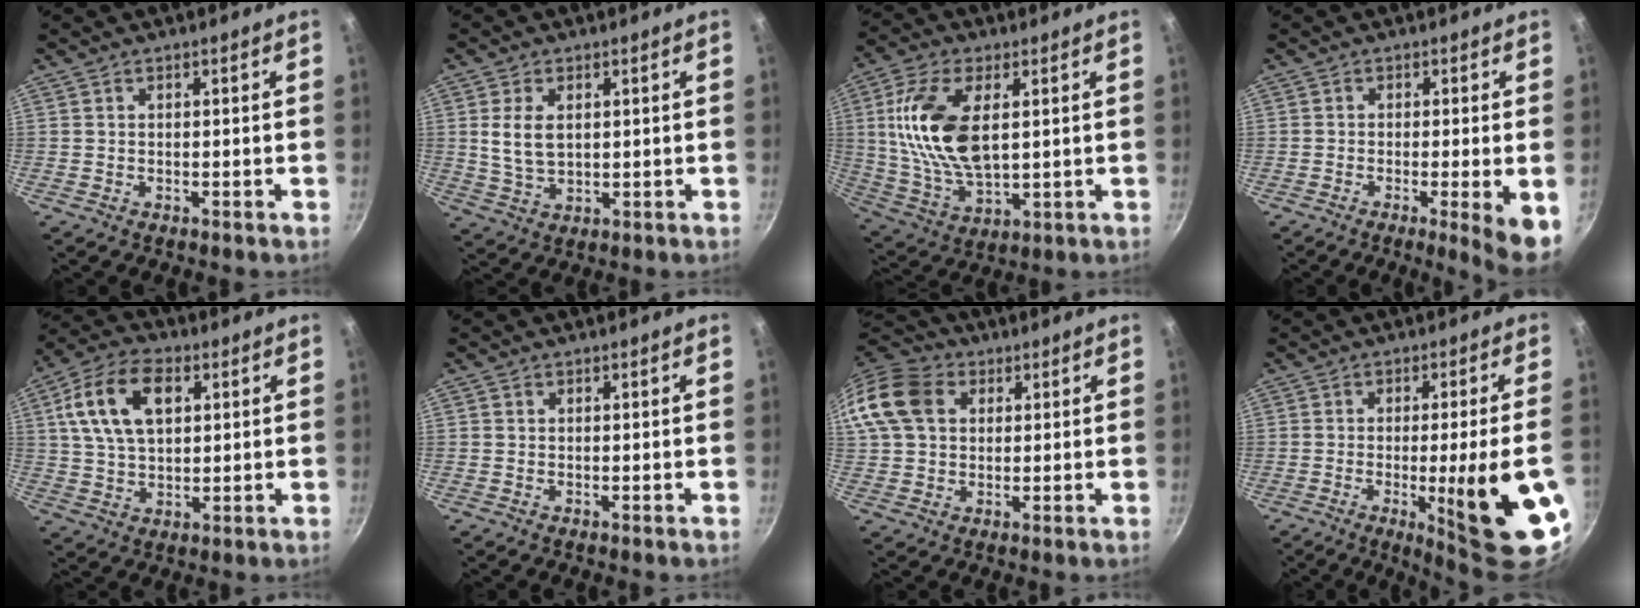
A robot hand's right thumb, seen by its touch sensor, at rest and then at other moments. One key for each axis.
{"total": 6.3, "fx": 1.4, "fy": 3.8, "fz": 4.9, "tx": -0.091, "ty": -0.008, "tz": 0.033}
{"total": 16.7, "fx": 3.3, "fy": 8.7, "fz": 13.9, "tx": -0.263, "ty": -0.008, "tz": 0.070}
{"total": 6.6, "fx": -1.9, "fy": 0.5, "fz": 6.3, "tx": -0.090, "ty": -0.003, "tz": -0.025}
{"total": 13.7, "fx": 4.1, "fy": 8.2, "fz": 10.2, "tx": -0.174, "ty": 0.006, "tz": 0.068}
{"total": 0.0}
{"total": 14.5, "fx": 3.8, "fy": 11.3, "fz": 8.2, "tx": -0.163, "ty": 0.023, "tz": 0.057}
{"total": 17.0, "fx": -4.6, "fy": 1.9, "fz": 16.3, "tx": -0.208, "ty": 0.001, "tz": -0.051}